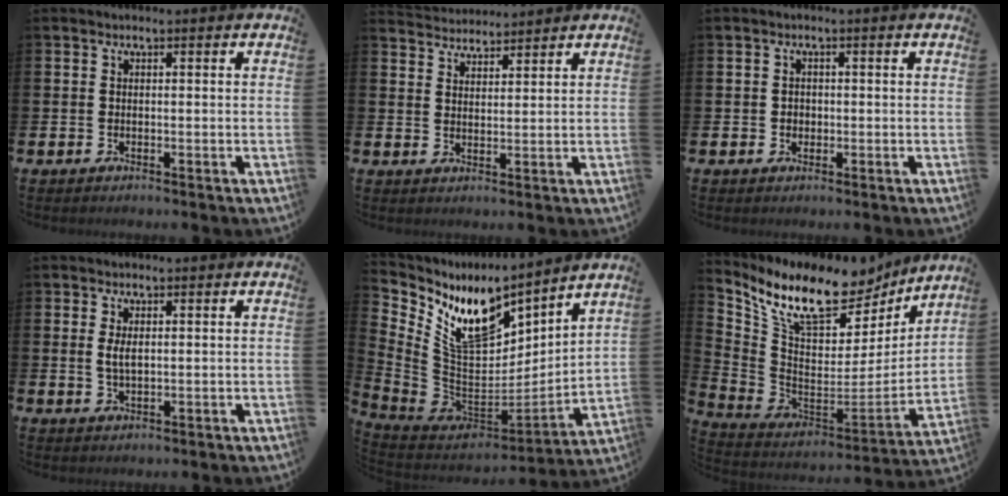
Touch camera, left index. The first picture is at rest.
{"total": 3.9, "force": [3.9, 0.6, -0.3], "torque": [-0.004, -0.023, 0.071]}
{"total": 1.2, "force": [0.1, 1.1, 0.4], "torque": [0.003, 0.004, -0.002]}
{"total": 2.3, "force": [0.8, 0.9, 2.0], "torque": [-0.029, 0.000, 0.010]}
{"total": 10.5, "force": [7.3, 5.0, 5.7], "torque": [-0.139, -0.044, 0.137]}
{"total": 12.0, "force": [9.2, 5.5, 5.3], "torque": [-0.132, -0.064, 0.161]}